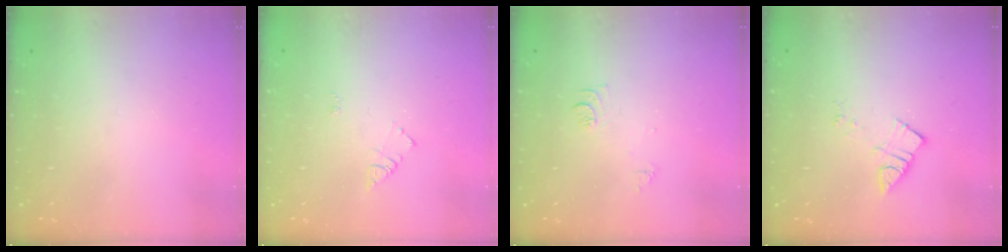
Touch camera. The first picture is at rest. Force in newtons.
{"total": 5.4, "press": 5.4, "slide": 0.5}
{"total": 7.4, "press": 7.3, "slide": 0.8}
{"total": 5.0, "press": 5.0, "slide": 0.4}